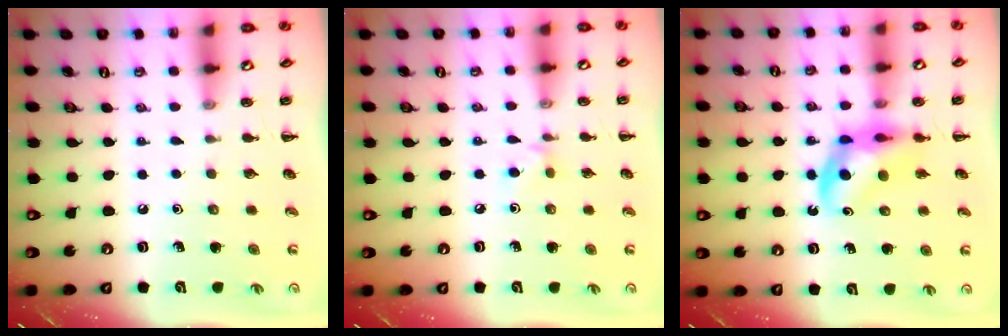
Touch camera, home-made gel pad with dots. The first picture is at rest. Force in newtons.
{"total": 4.0, "press": 3.8, "slide": 1.5}
{"total": 8.7, "press": 8.2, "slide": 2.8}